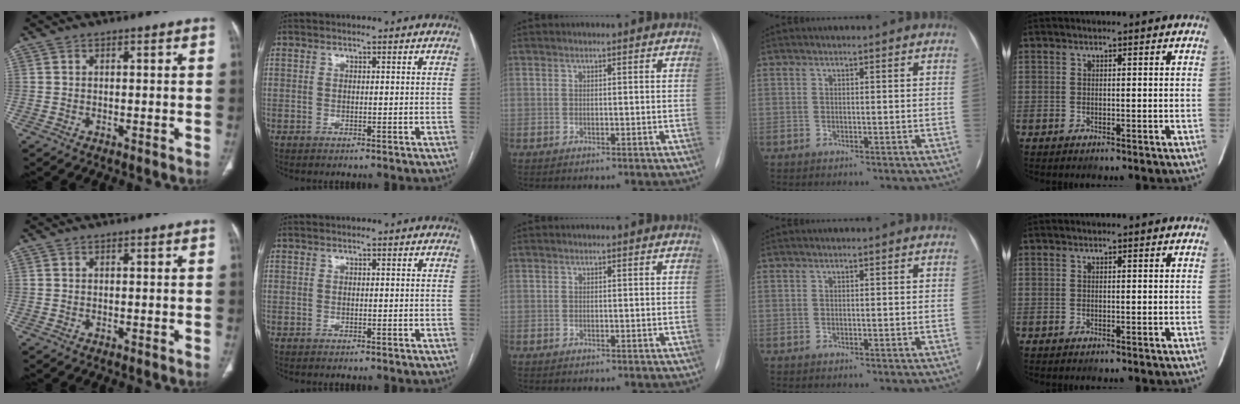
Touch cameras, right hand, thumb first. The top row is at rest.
{}